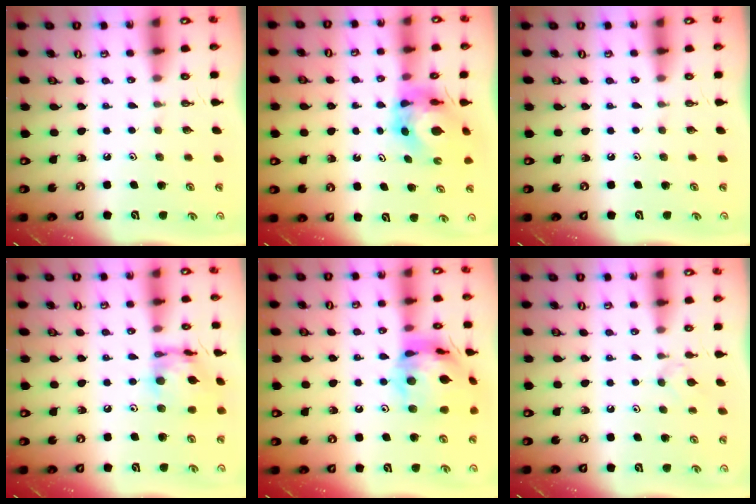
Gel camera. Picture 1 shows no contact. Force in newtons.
{"total": 7.0, "press": 7.0, "slide": 0.6}
{"total": 0.0}
{"total": 13.4, "press": 13.4, "slide": 1.3}
{"total": 18.9, "press": 18.8, "slide": 2.0}
{"total": 3.0, "press": 3.0, "slide": 0.7}